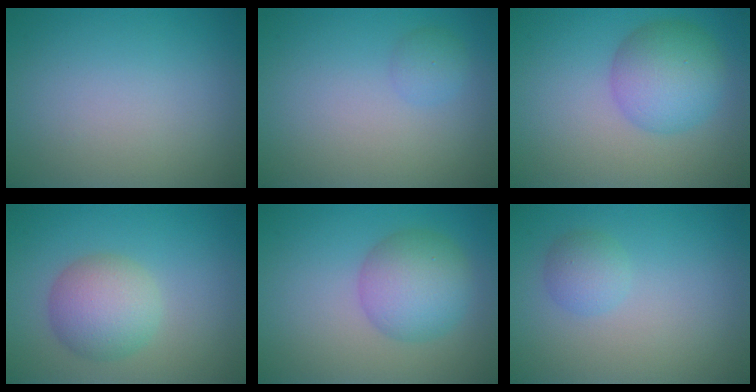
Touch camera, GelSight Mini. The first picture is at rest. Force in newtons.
{"total": 1.4, "press": 1.4, "slide": 0.1}
{"total": 5.3, "press": 5.3, "slide": 0.2}
{"total": 4.5, "press": 4.5, "slide": 0.2}
{"total": 5.2, "press": 5.2, "slide": 0.2}
{"total": 1.8, "press": 1.8, "slide": 0.0}